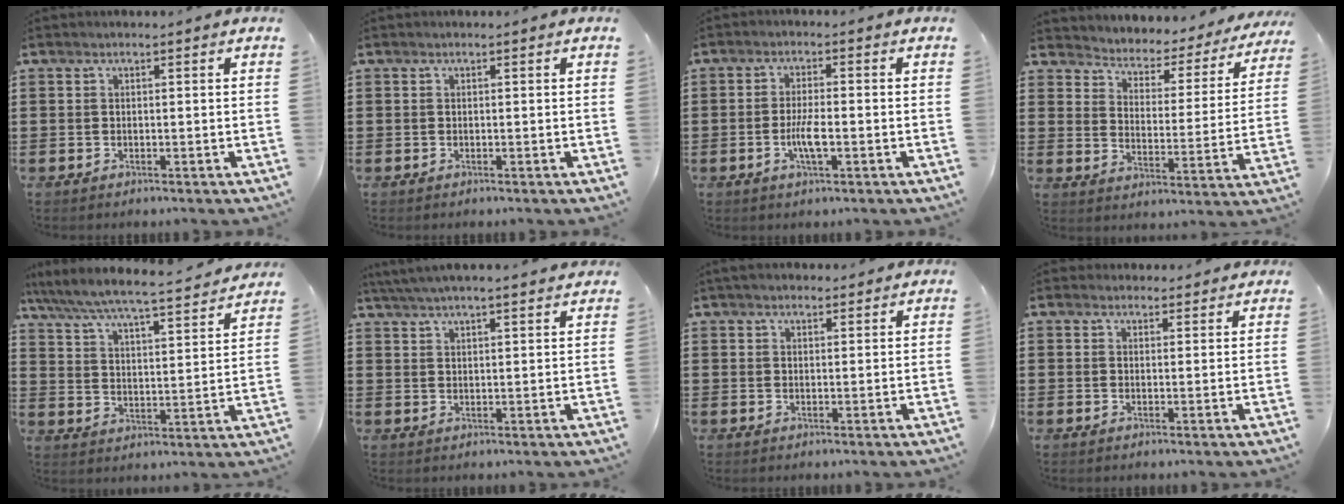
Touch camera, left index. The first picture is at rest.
{"total": 0.0}
{"total": 4.4, "force": [-1.2, 1.0, 4.1], "torque": [-0.084, -0.002, -0.025]}
{"total": 2.4, "force": [2.3, 0.8, 0.0], "torque": [-0.021, -0.027, 0.026]}
{"total": 5.5, "force": [5.2, -0.3, 2.0], "torque": [-0.064, -0.042, 0.080]}
{"total": 3.9, "force": [3.6, -0.4, 1.2], "torque": [-0.035, -0.010, 0.065]}
{"total": 2.2, "force": [2.0, 0.7, 0.6], "torque": [-0.015, 0.004, 0.039]}
{"total": 2.0, "force": [1.9, 0.7, 0.1], "torque": [-0.005, 0.003, 0.038]}